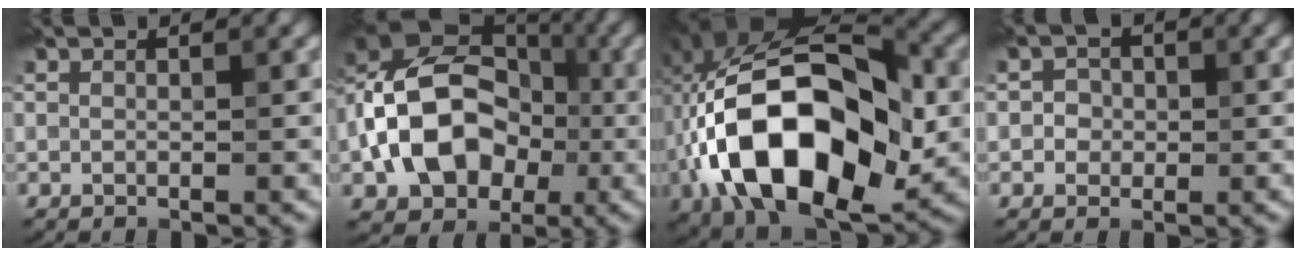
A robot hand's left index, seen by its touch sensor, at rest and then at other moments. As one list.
[{"total": 13.0, "force": [-2.1, 9.4, 8.7], "torque": [-0.141, 0.015, -0.055]}, {"total": 16.6, "force": [-3.7, 9.5, 13.1], "torque": [-0.220, 0.015, -0.076]}, {"total": 1.6, "force": [-0.2, 1.6, 0.3], "torque": [0.020, 0.006, -0.017]}]